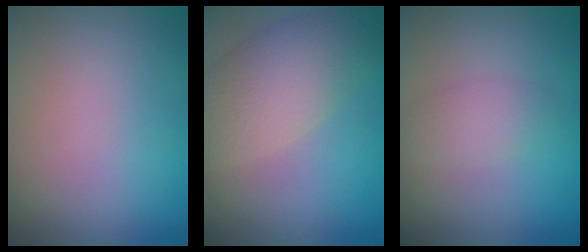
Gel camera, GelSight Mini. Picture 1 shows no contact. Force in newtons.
{"total": 5.6, "press": 5.6, "slide": 0.4}
{"total": 1.9, "press": 1.9, "slide": 0.0}